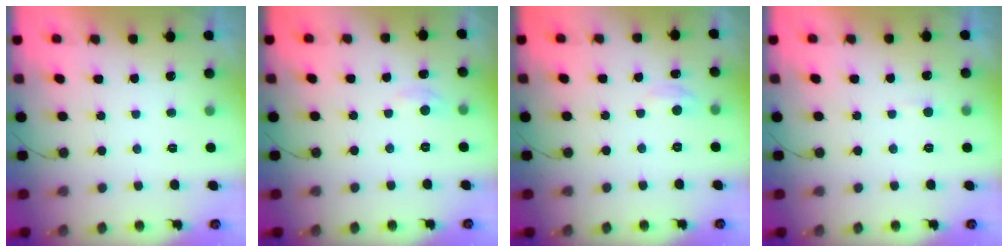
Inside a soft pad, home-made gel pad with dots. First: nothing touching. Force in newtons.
{"total": 2.6, "press": 2.6, "slide": 0.3}
{"total": 3.3, "press": 3.2, "slide": 0.4}
{"total": 2.3, "press": 2.3, "slide": 0.3}